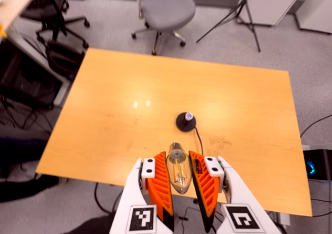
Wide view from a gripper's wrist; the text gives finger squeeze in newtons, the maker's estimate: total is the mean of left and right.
{"total": 13.6, "left": 14.2, "right": 12.9}